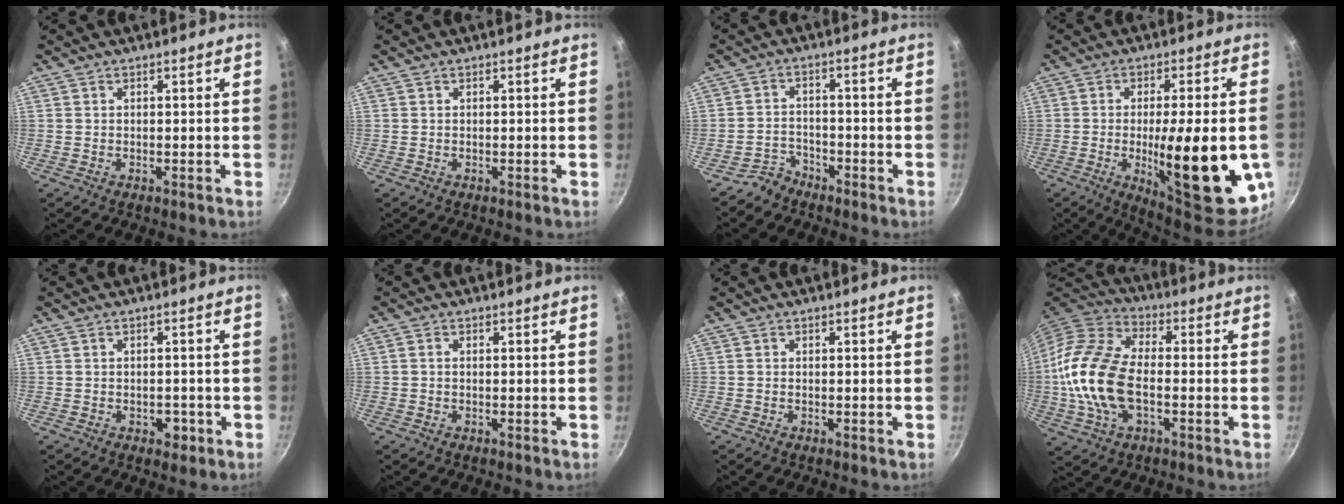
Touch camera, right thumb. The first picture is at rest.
{"total": 0.0}
{"total": 3.8, "force": [-3.3, 1.8, 0.0], "torque": [0.012, 0.039, -0.063]}
{"total": 22.8, "force": [-4.5, 6.4, 21.4], "torque": [-0.272, -0.009, -0.052]}
{"total": 2.9, "force": [-1.2, 2.0, 1.8], "torque": [-0.011, 0.009, -0.010]}
{"total": 0.6, "force": [-0.1, 0.4, 0.5], "torque": [-0.010, 0.005, -0.003]}
{"total": 0.0}
{"total": 17.9, "force": [-2.2, 10.2, 14.5], "torque": [-0.278, 0.030, -0.056]}